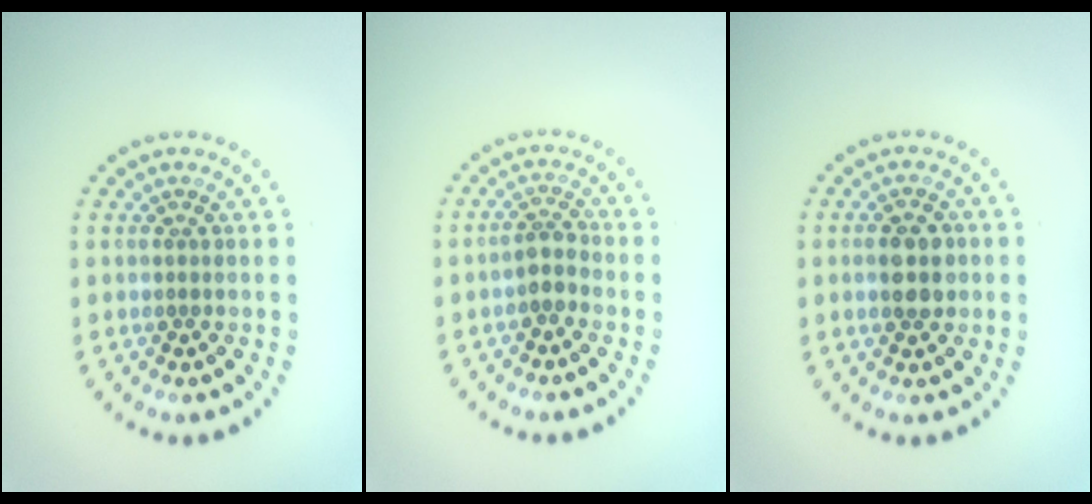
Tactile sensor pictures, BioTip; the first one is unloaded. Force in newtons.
{"total": 1.8, "press": 1.5, "slide": 1.0}
{"total": 3.2, "press": 3.2, "slide": 0.1}